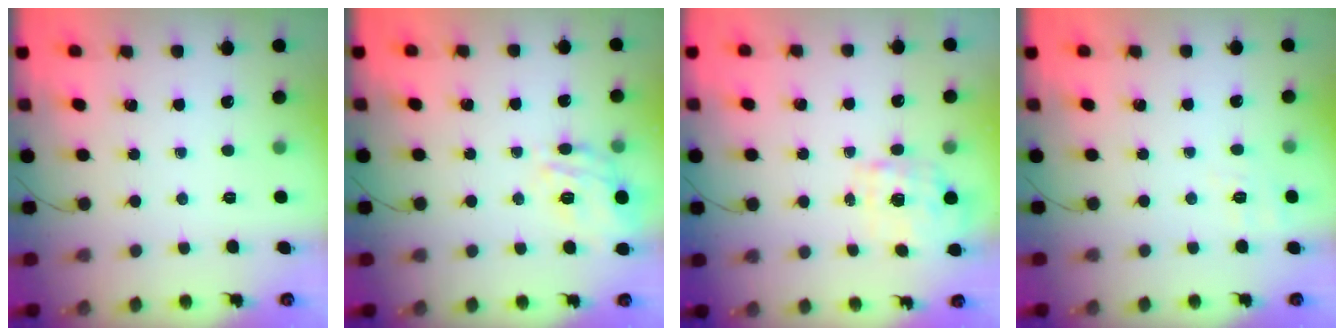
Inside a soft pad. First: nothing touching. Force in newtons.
{"total": 14.8, "press": 14.7, "slide": 1.4}
{"total": 2.0, "press": 1.9, "slide": 0.6}
{"total": 5.6, "press": 5.2, "slide": 2.2}